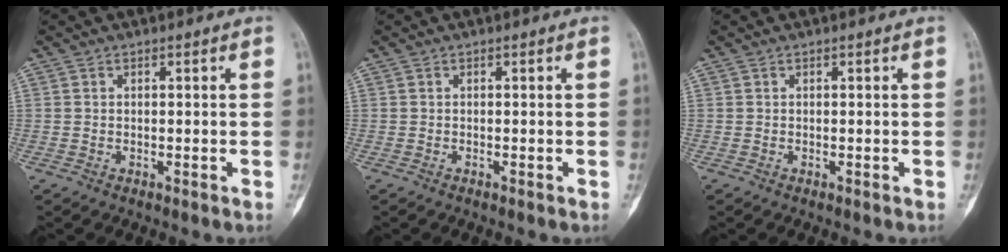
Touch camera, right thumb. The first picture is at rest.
{"total": 0.0}
{"total": 0.0}